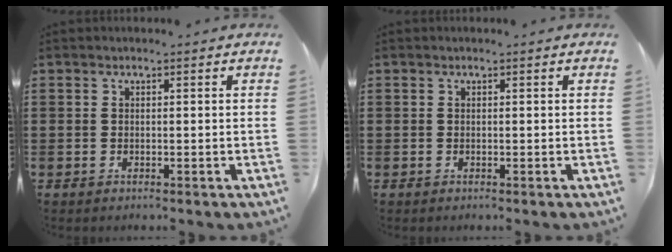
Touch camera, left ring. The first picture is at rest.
{"total": 0.0}